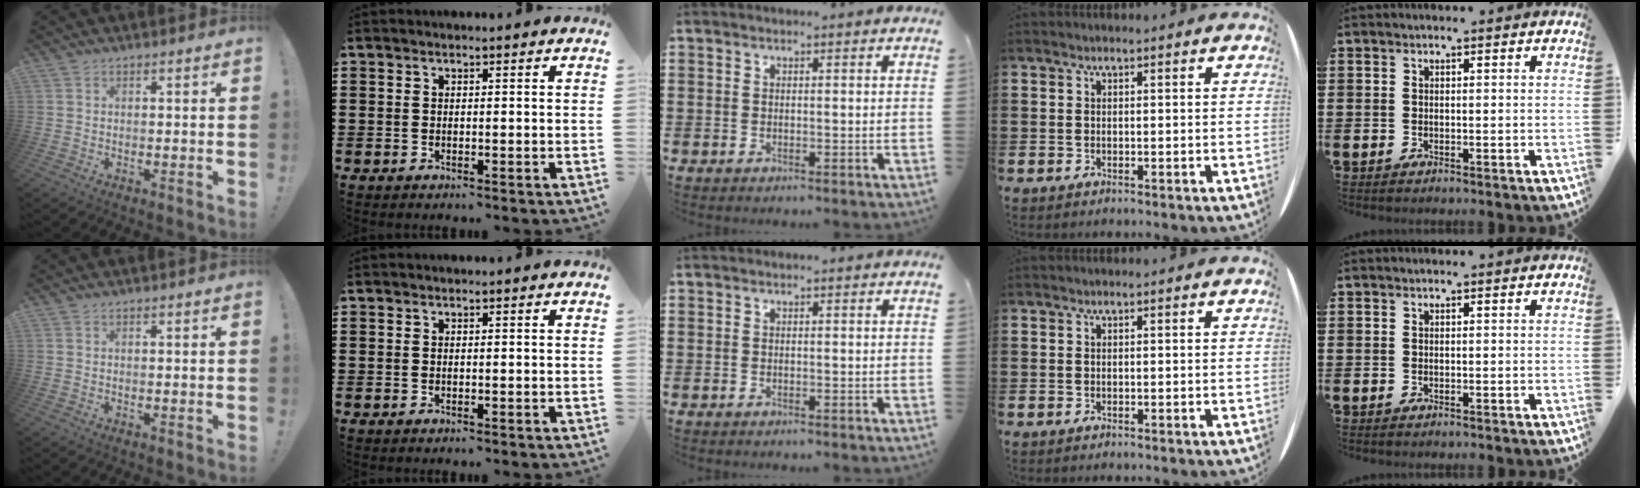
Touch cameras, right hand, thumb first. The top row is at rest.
{}